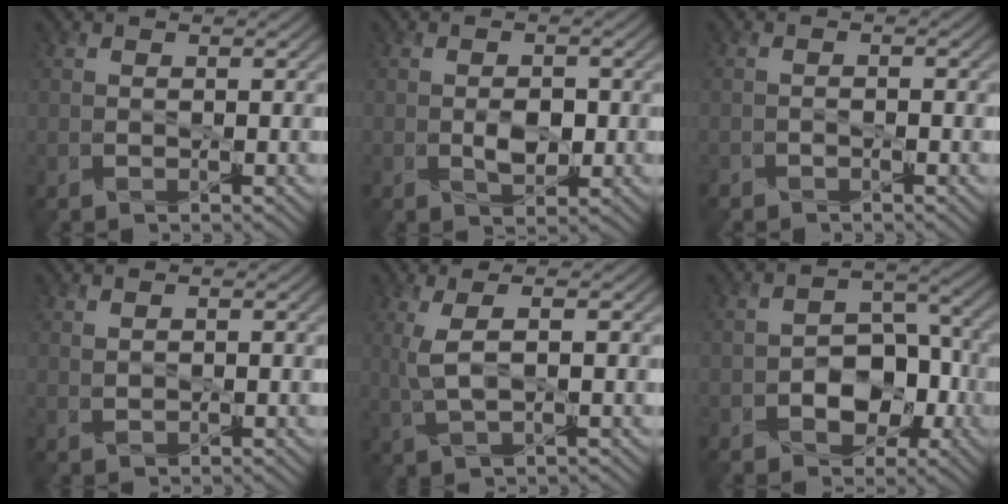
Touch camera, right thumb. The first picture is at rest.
{"total": 2.7, "force": [-0.6, 1.5, 2.2], "torque": [-0.032, -0.002, -0.006]}
{"total": 1.1, "force": [-1.0, 0.2, 0.1], "torque": [0.010, 0.009, -0.013]}
{"total": 0.9, "force": [0.6, 0.5, 0.4], "torque": [-0.020, 0.004, 0.013]}
{"total": 4.5, "force": [0.7, 1.2, 4.2], "torque": [-0.102, 0.006, 0.020]}
{"total": 8.2, "force": [-2.9, 5.6, 5.3], "torque": [-0.054, 0.001, -0.052]}